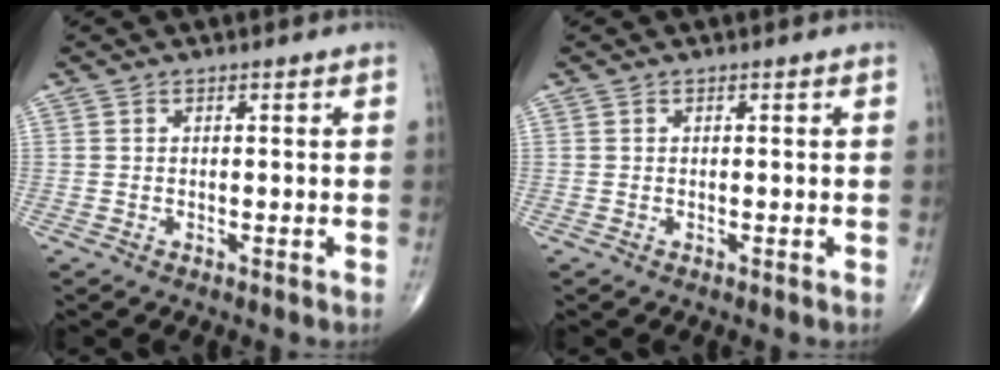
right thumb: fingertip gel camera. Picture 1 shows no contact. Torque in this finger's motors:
{"motor_torque": [0.03, 0.03, 0.09, 0.09, 0.00]}